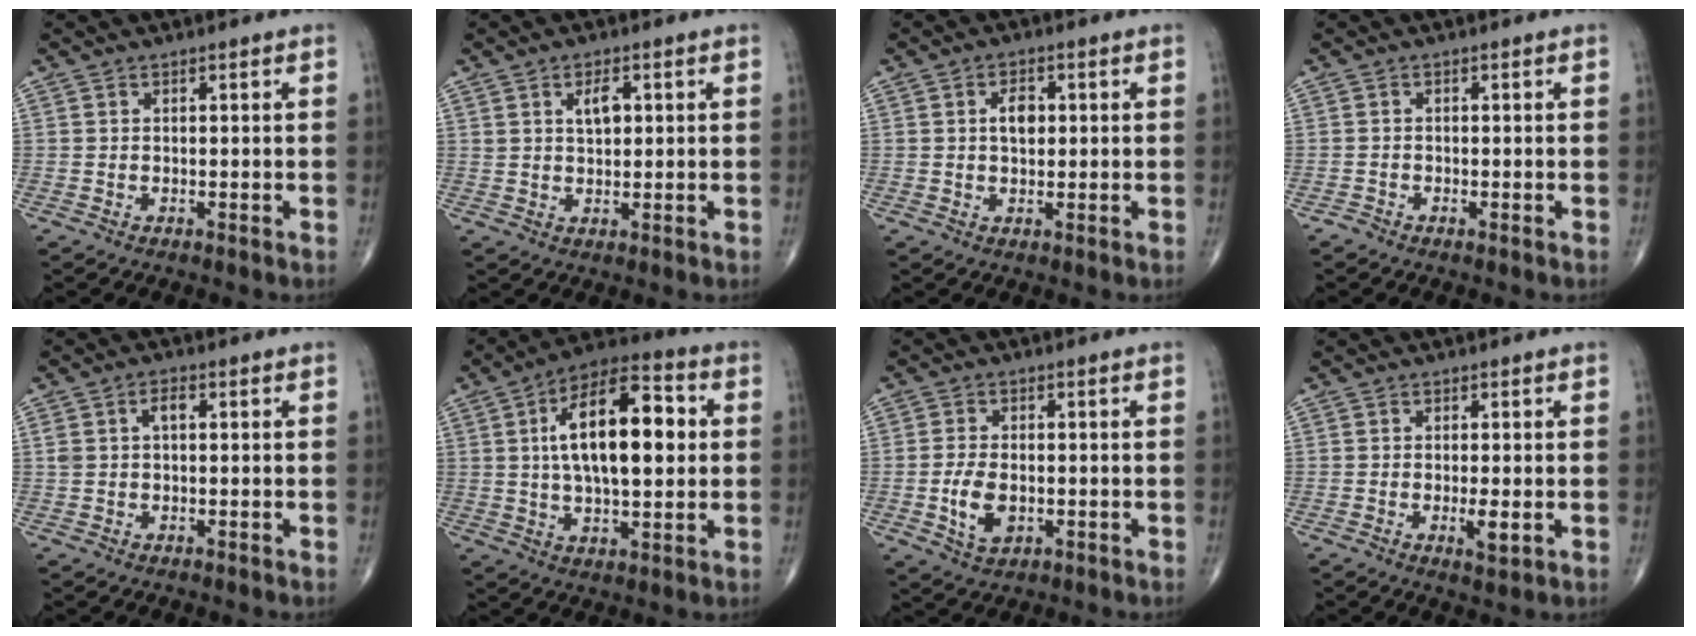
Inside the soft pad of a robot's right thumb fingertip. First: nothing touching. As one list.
[{"total": 3.9, "force": [1.3, 2.0, 3.0], "torque": [-0.044, -0.007, 0.022]}, {"total": 3.9, "force": [0.7, 2.4, 3.0], "torque": [-0.042, 0.002, 0.009]}, {"total": 0.7, "force": [-0.6, 0.3, 0.1], "torque": [-0.001, 0.000, -0.016]}, {"total": 3.3, "force": [0.7, 1.8, 2.6], "torque": [-0.056, 0.013, 0.013]}, {"total": 19.4, "force": [2.9, 8.7, 17.1], "torque": [-0.265, 0.017, 0.041]}, {"total": 6.5, "force": [-1.2, 3.8, 5.0], "torque": [-0.089, -0.003, -0.017]}, {"total": 3.3, "force": [-0.6, 0.9, 3.1], "torque": [-0.051, -0.008, -0.010]}]